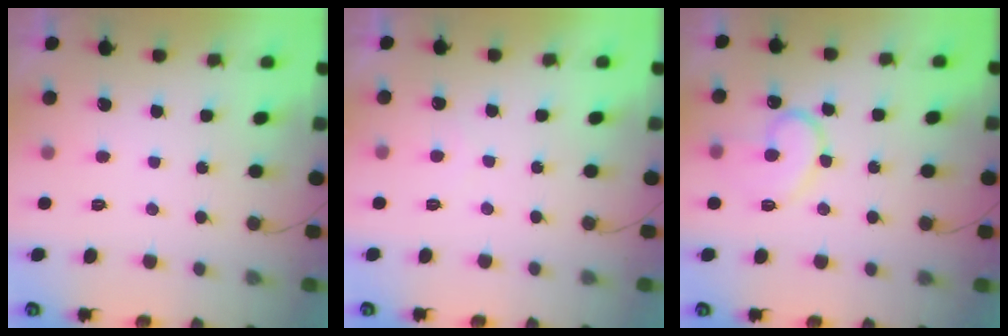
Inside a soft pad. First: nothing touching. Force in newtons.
{"total": 3.5, "press": 3.5, "slide": 0.1}
{"total": 13.4, "press": 13.4, "slide": 1.2}